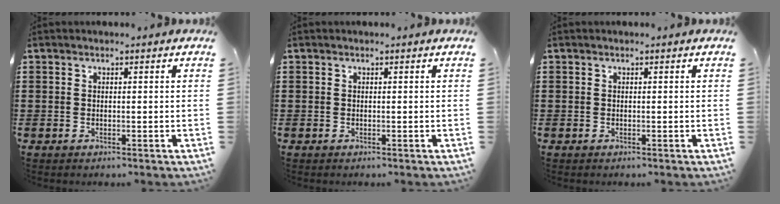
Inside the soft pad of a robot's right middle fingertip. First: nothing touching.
{"total": 0.0}
{"total": 0.0}